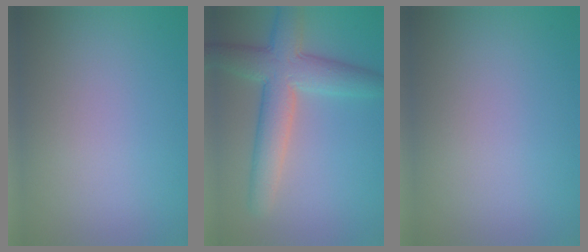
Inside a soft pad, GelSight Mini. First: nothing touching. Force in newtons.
{"total": 6.5, "press": 6.5, "slide": 0.2}
{"total": 0.0}